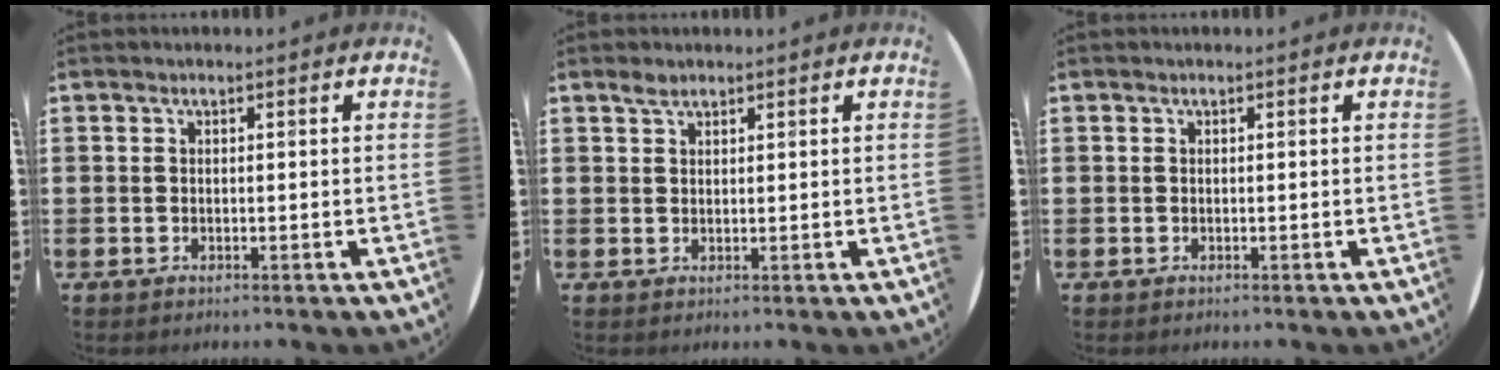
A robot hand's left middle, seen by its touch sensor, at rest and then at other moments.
{"total": 1.5, "force": [1.3, 0.6, 0.6], "torque": [-0.007, 0.000, 0.022]}
{"total": 0.0}